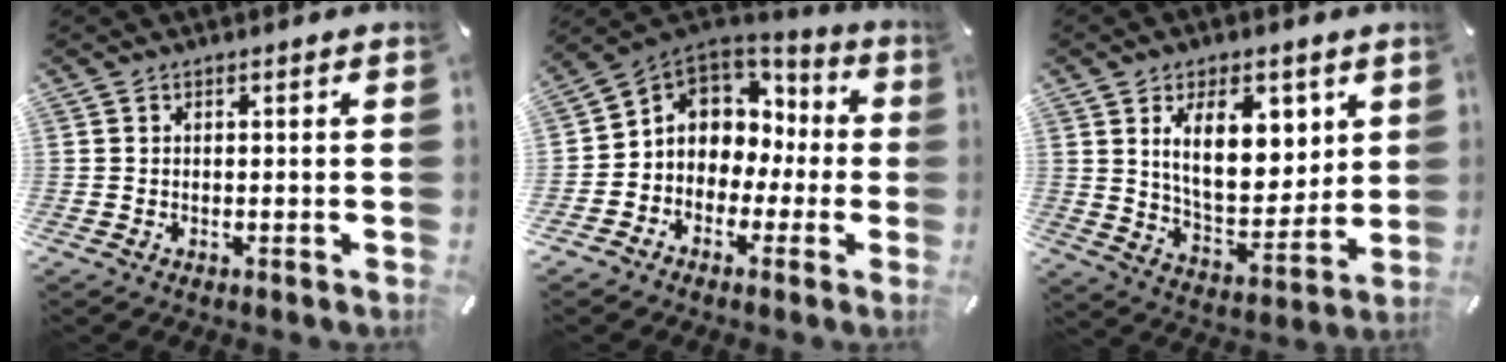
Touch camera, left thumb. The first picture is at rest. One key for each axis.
{"total": 7.2, "fx": 0.7, "fy": 7.0, "fz": 1.4, "tx": -0.049, "ty": -0.015, "tz": 0.022}
{"total": 15.1, "fx": 6.3, "fy": 8.5, "fz": 10.8, "tx": -0.170, "ty": -0.019, "tz": 0.109}